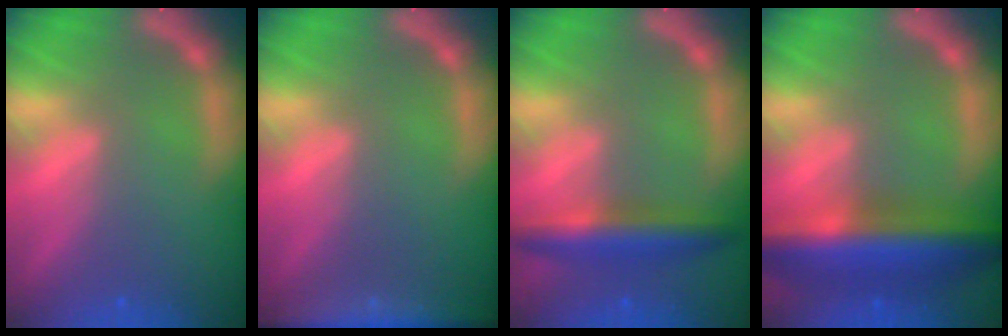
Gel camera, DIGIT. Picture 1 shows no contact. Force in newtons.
{"total": 6.5}
{"total": 5.0}
{"total": 9.5}